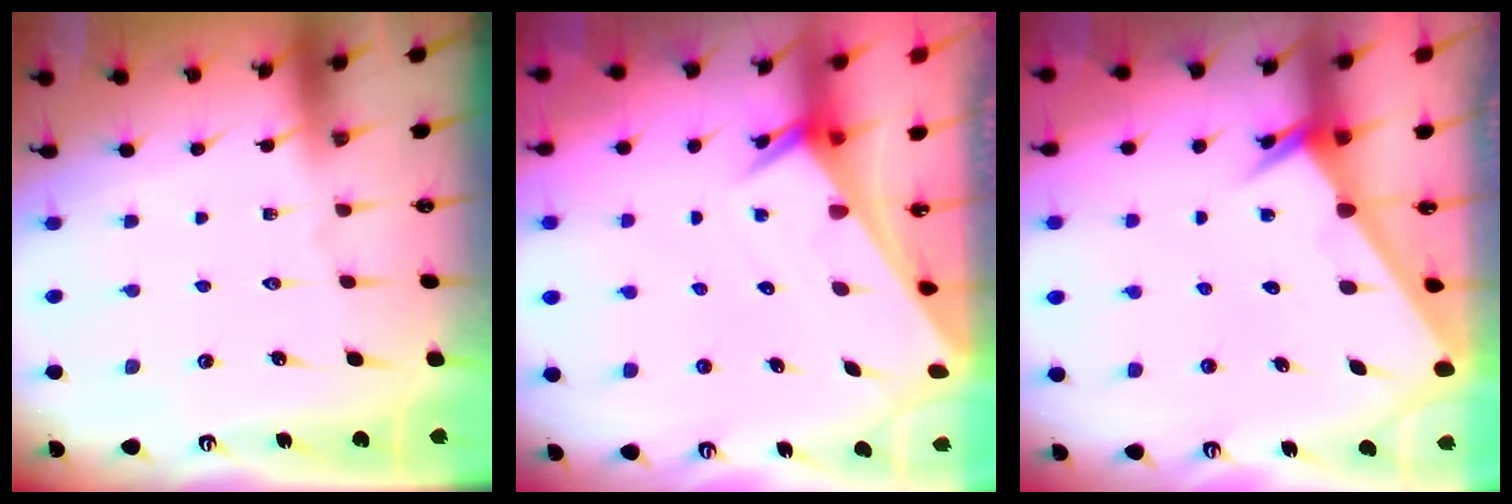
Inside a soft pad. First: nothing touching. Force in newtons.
{"total": 2.5, "press": 2.5, "slide": 0.2}
{"total": 2.5, "press": 2.5, "slide": 0.1}